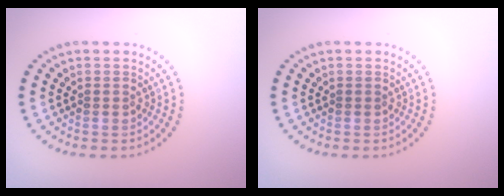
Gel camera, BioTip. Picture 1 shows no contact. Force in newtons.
{"total": 0.0}